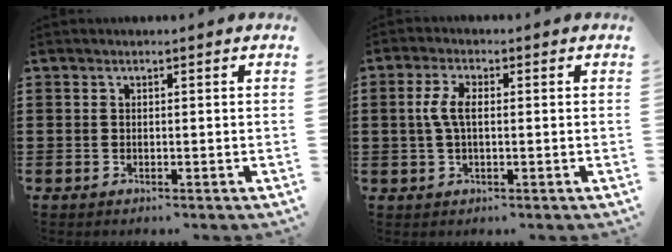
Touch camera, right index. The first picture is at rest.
{"total": 4.3, "force": [0.2, 1.9, 3.9], "torque": [-0.099, -0.001, -0.006]}